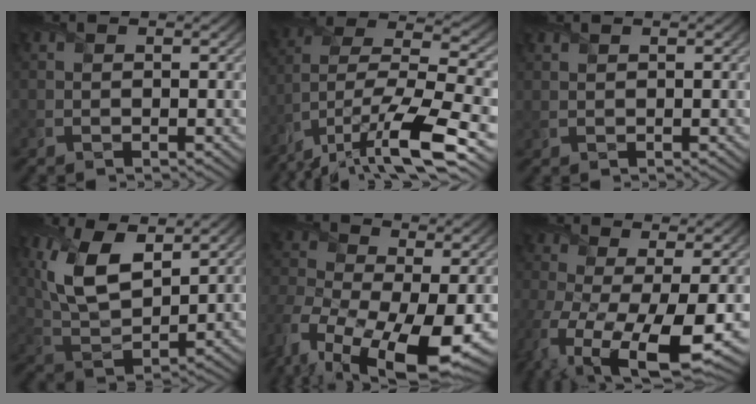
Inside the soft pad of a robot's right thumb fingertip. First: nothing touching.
{"total": 14.7, "force": [-8.6, 4.8, 10.9], "torque": [-0.242, -0.012, -0.155]}
{"total": 0.8, "force": [0.7, 0.2, 0.2], "torque": [-0.011, 0.001, 0.020]}
{"total": 11.3, "force": [4.8, 5.4, 8.6], "torque": [-0.207, 0.001, 0.098]}
{"total": 14.9, "force": [-7.1, 7.5, 10.7], "torque": [-0.241, -0.041, -0.117]}
{"total": 12.3, "force": [-3.9, 4.7, 10.6], "torque": [-0.220, -0.044, -0.049]}